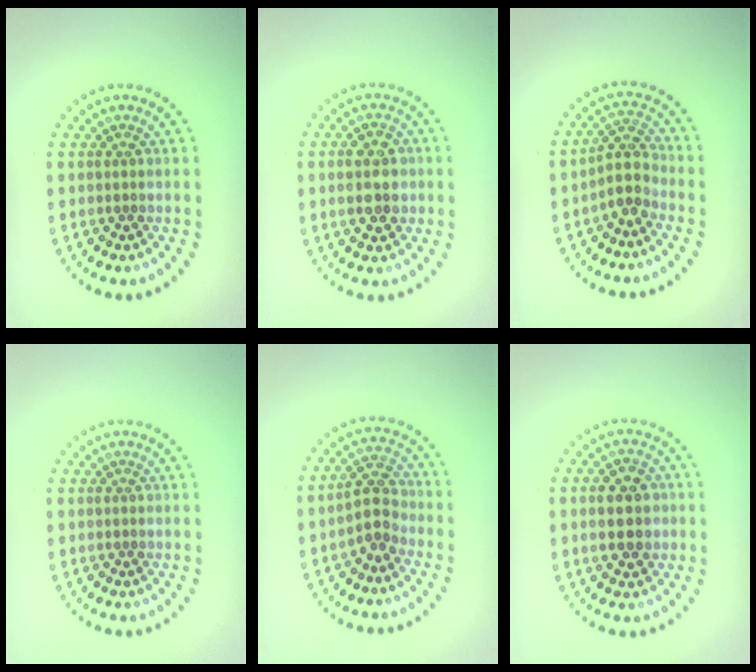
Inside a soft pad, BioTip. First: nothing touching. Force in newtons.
{"total": 4.3, "press": 4.2, "slide": 0.3}
{"total": 2.8, "press": 2.3, "slide": 1.6}
{"total": 0.0}
{"total": 2.9, "press": 2.7, "slide": 1.2}
{"total": 4.6, "press": 4.6, "slide": 0.1}